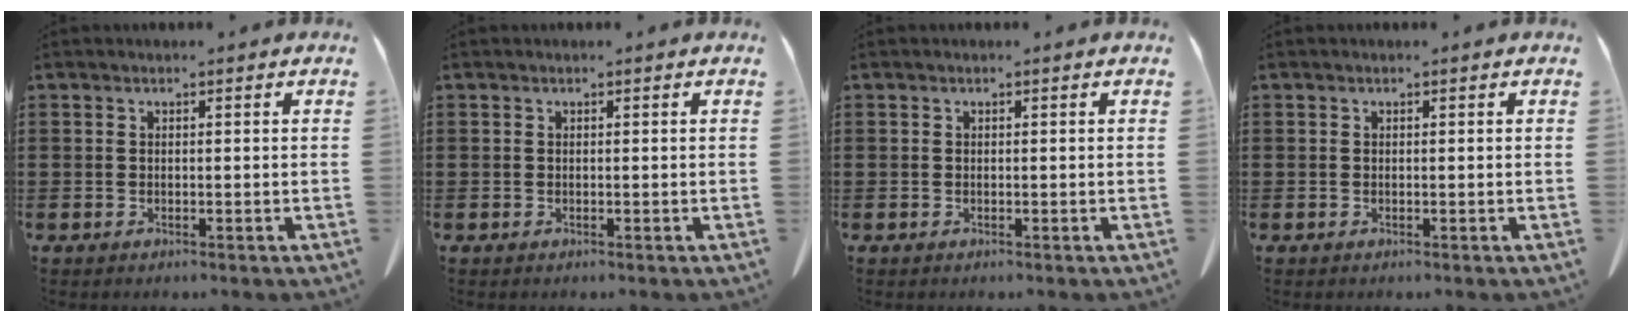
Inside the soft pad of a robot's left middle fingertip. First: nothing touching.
{"total": 0.0}
{"total": 0.0}
{"total": 0.0}